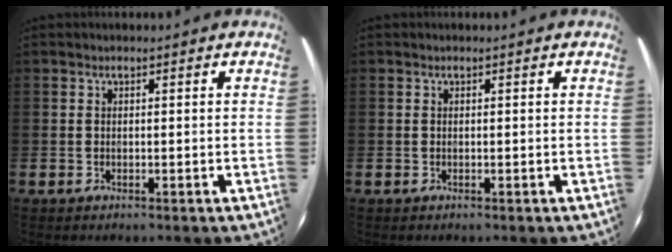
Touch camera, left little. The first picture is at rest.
{"total": 0.0}